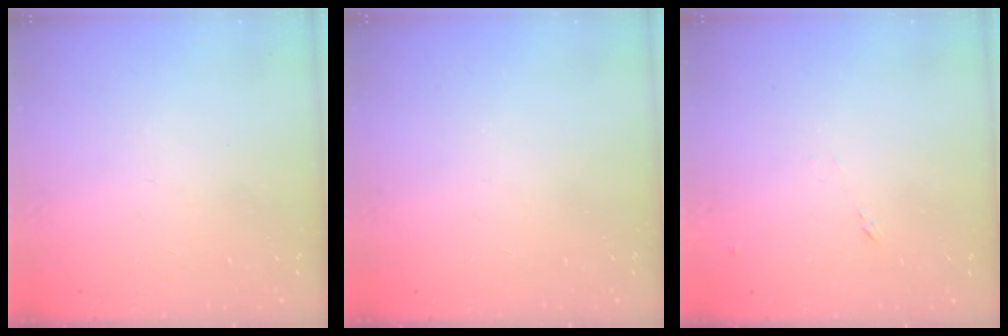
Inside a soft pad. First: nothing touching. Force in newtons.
{"total": 0.0}
{"total": 7.2, "press": 7.1, "slide": 0.6}